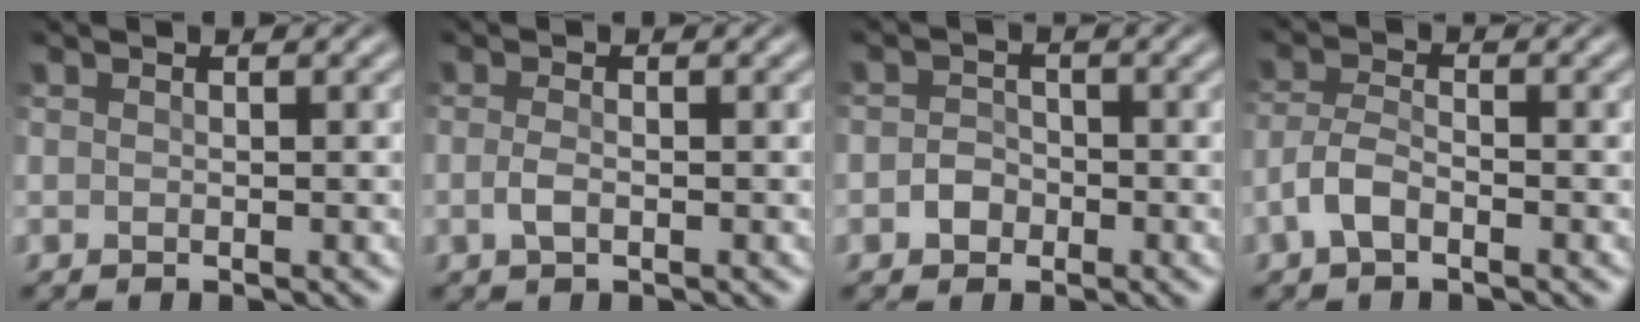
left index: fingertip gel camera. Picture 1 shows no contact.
{"total": 1.0, "force": [-0.2, 0.4, 0.9], "torque": [-0.026, 0.003, -0.006]}
{"total": 1.5, "force": [-0.5, 1.3, 0.4], "torque": [-0.005, 0.007, -0.013]}
{"total": 2.2, "force": [-1.3, 0.9, 1.5], "torque": [-0.037, 0.009, -0.035]}